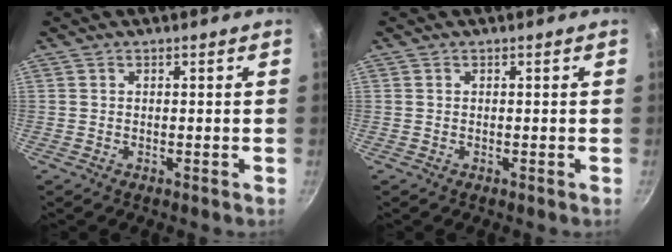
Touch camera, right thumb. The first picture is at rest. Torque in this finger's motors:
{"motor_torque": [-0.14, -0.14, 0.04, 0.04, 0.00]}